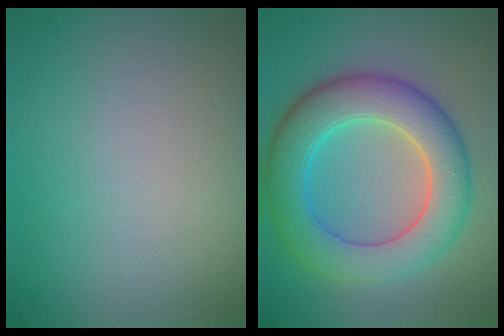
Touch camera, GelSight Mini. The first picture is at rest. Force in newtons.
{"total": 7.7, "press": 7.7, "slide": 0.2}